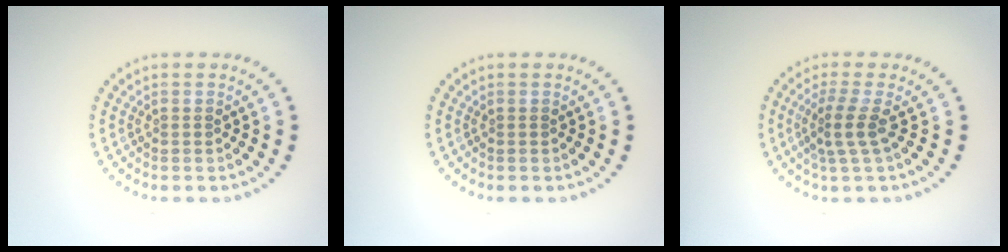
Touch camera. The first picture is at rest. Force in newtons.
{"total": 0.0}
{"total": 2.5, "press": 1.8, "slide": 1.7}